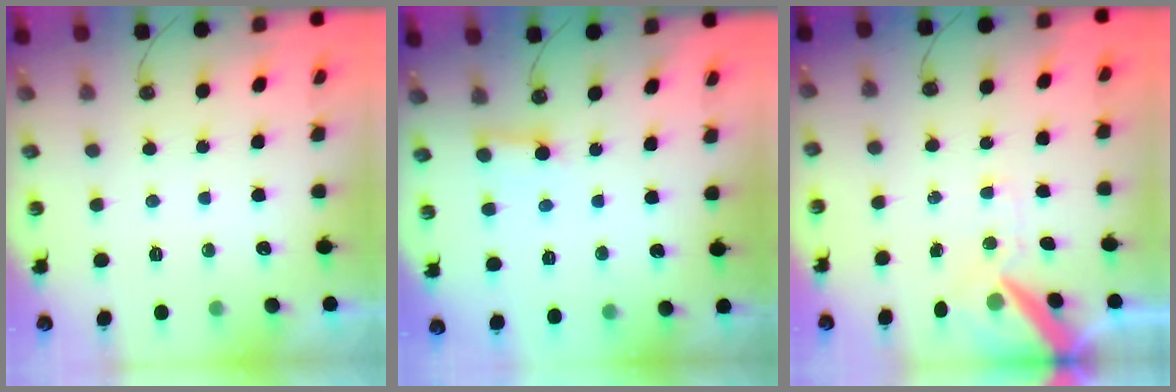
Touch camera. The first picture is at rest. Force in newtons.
{"total": 2.7, "press": 2.7, "slide": 0.0}
{"total": 11.7, "press": 11.5, "slide": 1.8}